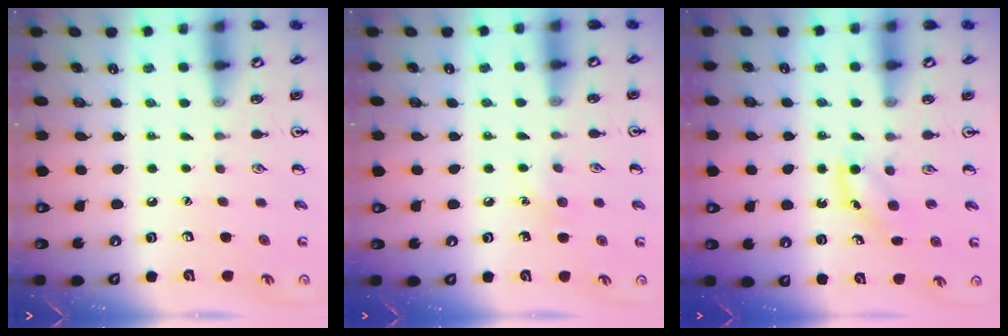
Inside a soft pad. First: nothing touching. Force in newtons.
{"total": 5.7, "press": 5.4, "slide": 1.6}
{"total": 4.2, "press": 3.9, "slide": 1.4}